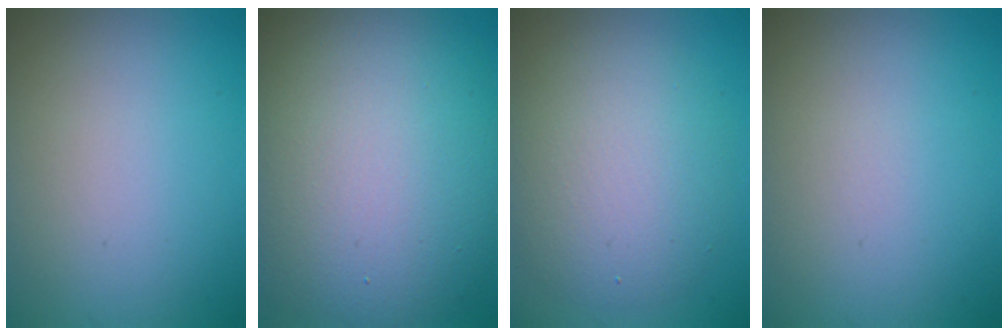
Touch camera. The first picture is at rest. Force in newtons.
{"total": 14.2, "press": 14.2, "slide": 1.1}
{"total": 6.2, "press": 6.1, "slide": 0.5}
{"total": 0.0}